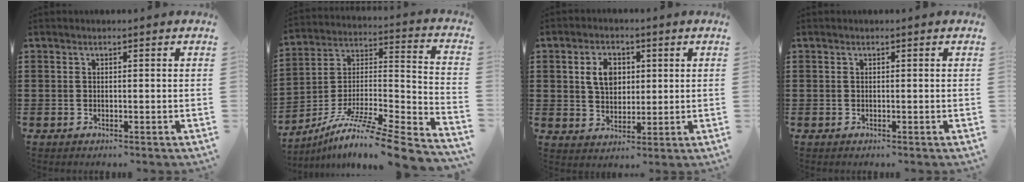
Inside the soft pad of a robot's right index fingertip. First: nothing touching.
{"total": 9.8, "force": [-7.5, 0.7, 6.2], "torque": [-0.109, -0.005, -0.146]}
{"total": 5.5, "force": [1.4, 3.9, 3.6], "torque": [-0.076, 0.011, 0.021]}
{"total": 0.0}